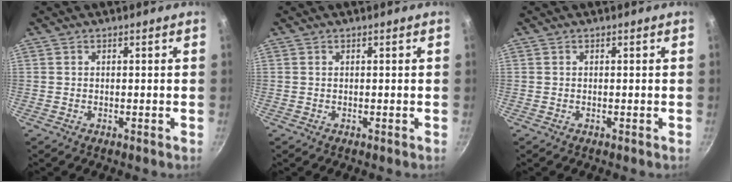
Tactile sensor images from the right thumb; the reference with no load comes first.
{"total": 0.0}
{"total": 0.0}